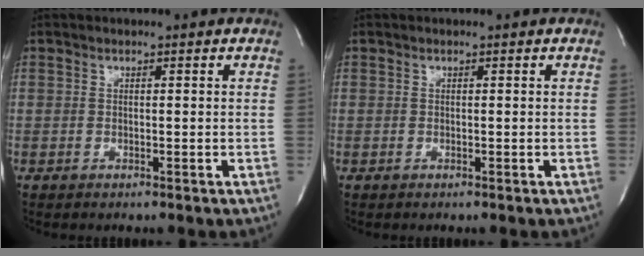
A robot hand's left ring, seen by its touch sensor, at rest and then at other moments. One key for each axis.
{"total": 0.0}